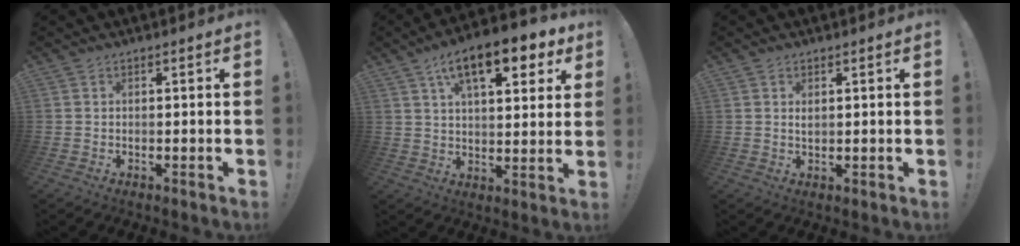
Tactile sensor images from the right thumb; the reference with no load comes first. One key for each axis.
{"total": 15.2, "fx": 7.6, "fy": 6.1, "fz": 11.7, "tx": -0.177, "ty": -0.028, "tz": 0.122}
{"total": 1.1, "fx": 0.4, "fy": 0.6, "fz": 0.7, "tx": -0.005, "ty": -0.004, "tz": 0.006}